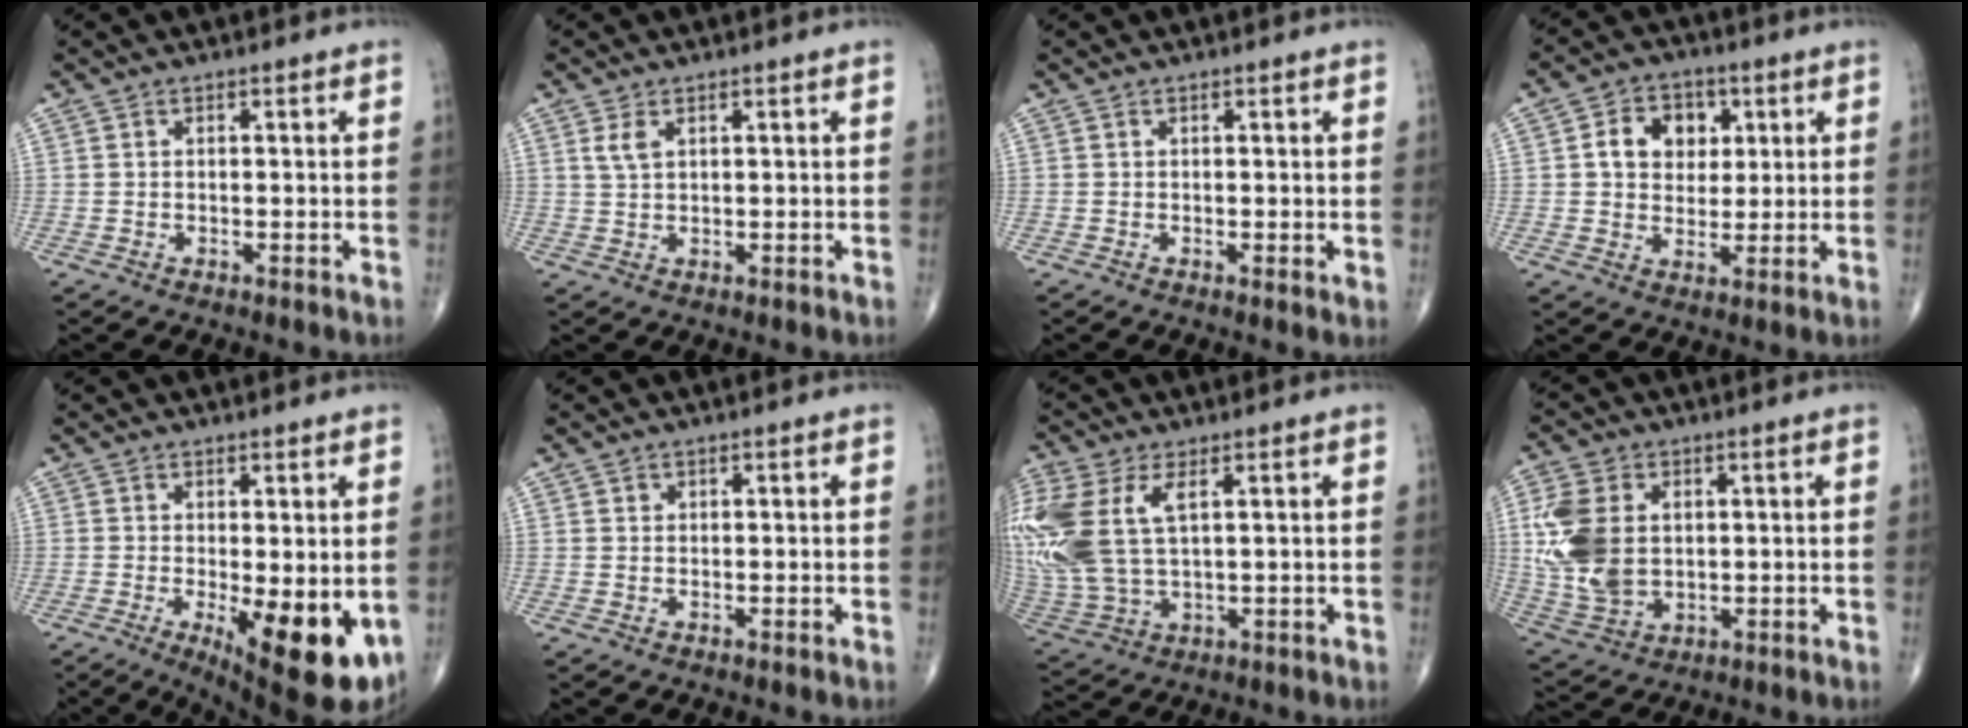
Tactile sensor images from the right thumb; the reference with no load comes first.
{"total": 2.4, "force": [1.2, 1.2, 1.8], "torque": [-0.037, 0.001, 0.029]}
{"total": 1.0, "force": [0.2, 0.3, 0.9], "torque": [-0.012, -0.004, 0.000]}
{"total": 9.0, "force": [2.2, 7.1, 5.1], "torque": [-0.040, -0.001, 0.034]}
{"total": 12.8, "force": [-2.9, 4.3, 11.7], "torque": [-0.158, -0.027, -0.028]}
{"total": 0.6, "force": [0.3, 0.5, 0.1], "torque": [0.004, 0.000, 0.003]}
{"total": 19.1, "force": [5.0, 10.2, 15.3], "torque": [-0.390, -0.002, 0.104]}
{"total": 13.7, "force": [1.9, 9.5, 9.7], "torque": [-0.197, -0.005, 0.045]}